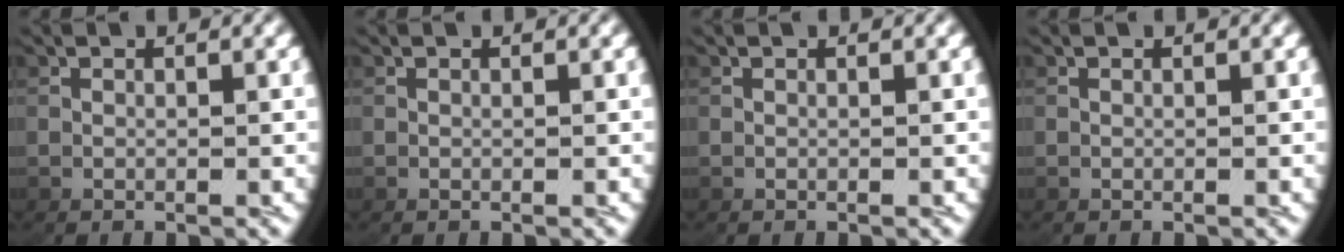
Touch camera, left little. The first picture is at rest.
{"total": 0.0}
{"total": 0.0}
{"total": 0.0}